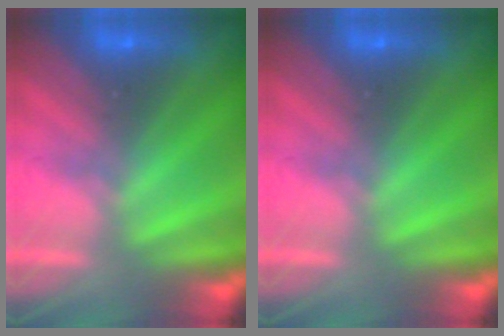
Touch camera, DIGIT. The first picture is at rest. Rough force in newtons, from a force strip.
{"total": 0.0}